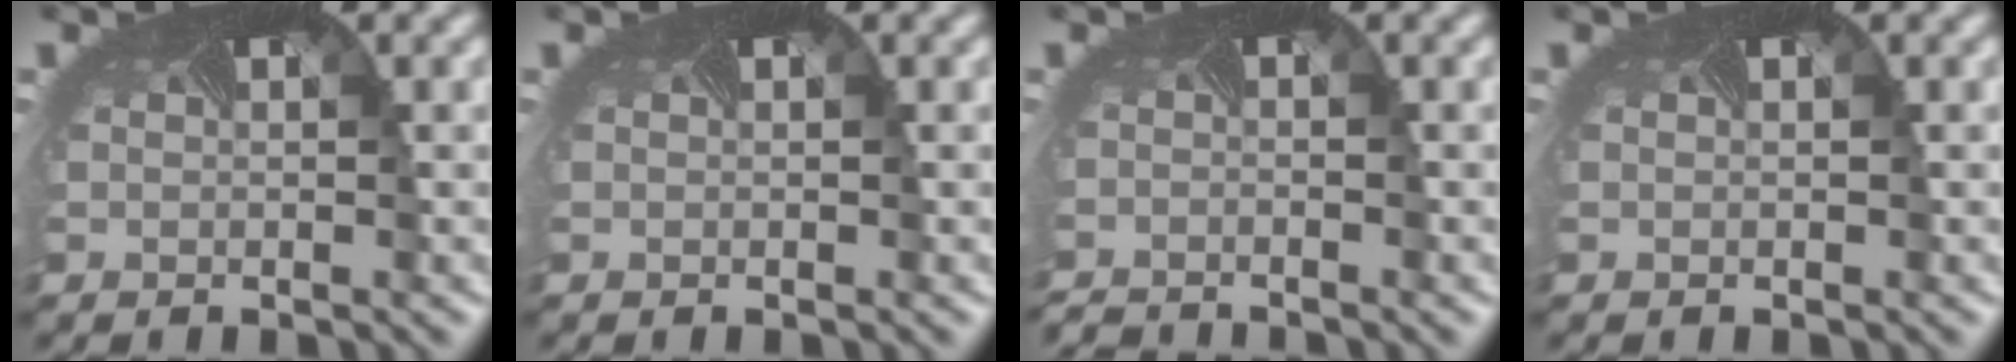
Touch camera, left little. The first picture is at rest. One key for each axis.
{"total": 0.0}
{"total": 2.3, "fx": -2.3, "fy": -0.3, "fz": -0.4, "tx": -0.003, "ty": -0.020, "tz": -0.042}
{"total": 0.0}